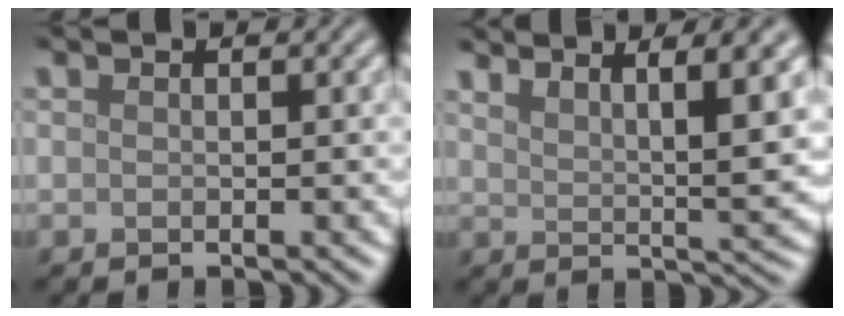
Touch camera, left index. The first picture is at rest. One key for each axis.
{"total": 6.5, "fx": 4.0, "fy": 1.6, "fz": 4.8, "tx": -0.051, "ty": 0.008, "tz": 0.062}